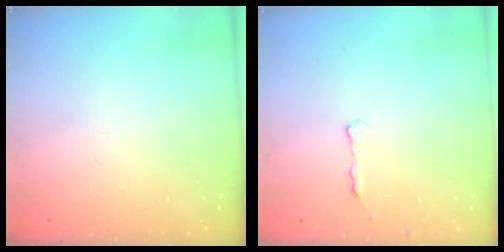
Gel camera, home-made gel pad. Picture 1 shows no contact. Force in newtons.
{"total": 5.0, "press": 3.4, "slide": 3.6}